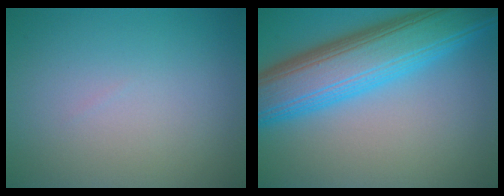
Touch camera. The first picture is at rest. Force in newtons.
{"total": 10.2, "press": 10.2, "slide": 0.2}